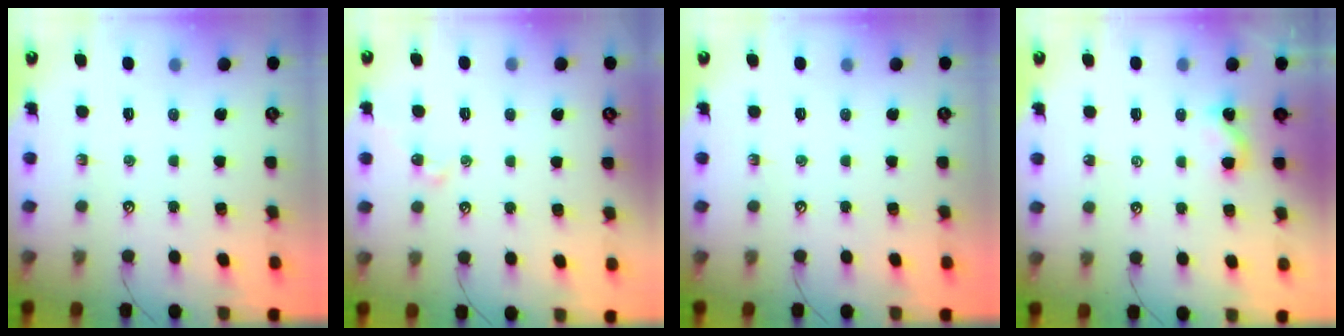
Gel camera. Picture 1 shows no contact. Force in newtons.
{"total": 0.9, "press": 0.9, "slide": 0.2}
{"total": 0.0}
{"total": 2.0, "press": 2.0, "slide": 0.4}